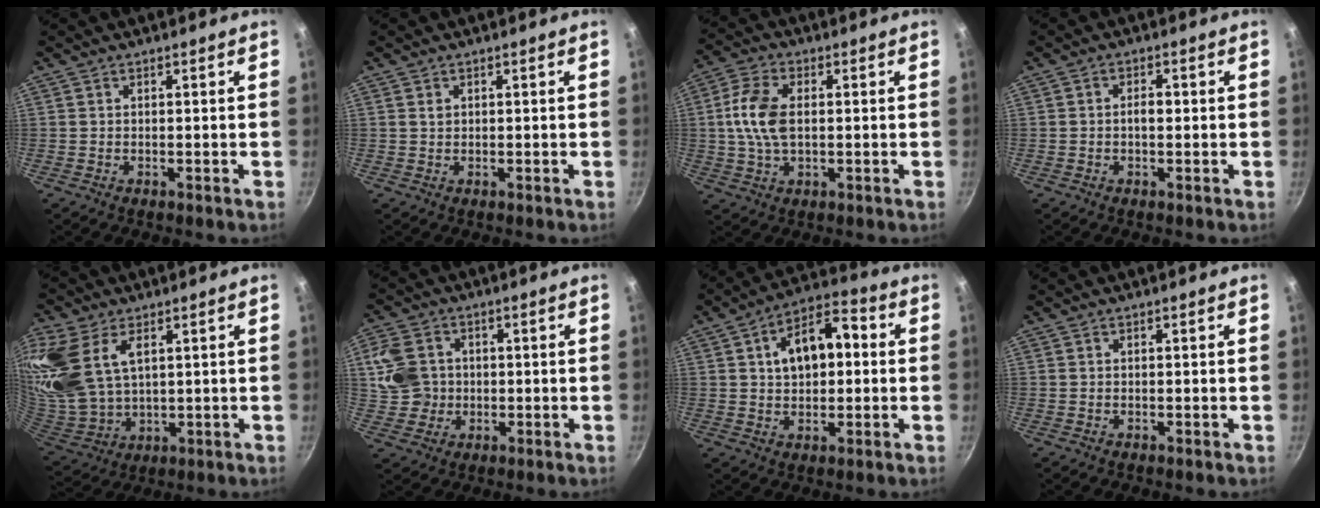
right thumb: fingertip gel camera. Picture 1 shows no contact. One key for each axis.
{"total": 1.2, "fx": 0.5, "fy": 0.9, "fz": 0.6, "tx": -0.011, "ty": 0.002, "tz": 0.011}
{"total": 9.8, "fx": 0.8, "fy": 5.8, "fz": 7.8, "tx": -0.152, "ty": 0.015, "tz": 0.010}
{"total": 2.2, "fx": -0.1, "fy": 1.3, "fz": 1.7, "tx": -0.021, "ty": 0.008, "tz": -0.005}
{"total": 19.1, "fx": 7.4, "fy": 11.6, "fz": 13.2, "tx": -0.289, "ty": -0.012, "tz": 0.159}
{"total": 9.2, "fx": 1.2, "fy": 8.1, "fz": 4.2, "tx": -0.065, "ty": 0.004, "tz": 0.022}
{"total": 12.8, "fx": 1.9, "fy": 8.0, "fz": 9.9, "tx": -0.123, "ty": 0.026, "tz": 0.022}
{"total": 0.0}